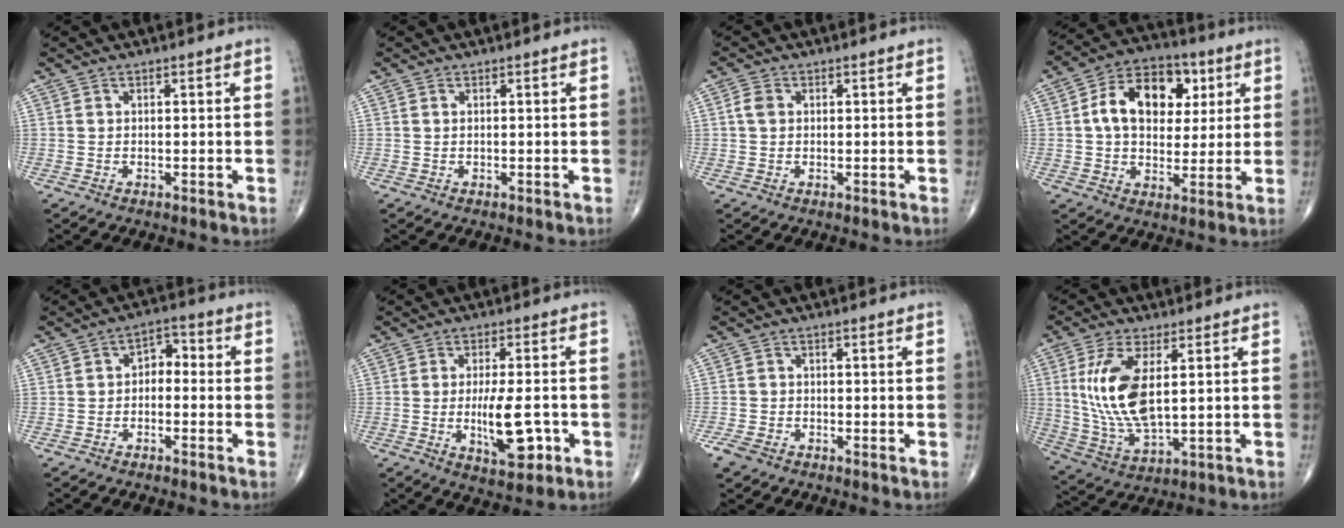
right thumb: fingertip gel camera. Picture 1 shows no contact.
{"total": 0.0}
{"total": 2.3, "force": [0.4, 1.7, 1.4], "torque": [-0.029, 0.006, 0.006]}
{"total": 15.4, "force": [3.7, 10.5, 10.7], "torque": [-0.140, 0.007, 0.054]}
{"total": 4.2, "force": [-0.8, 2.9, 2.9], "torque": [-0.025, 0.028, -0.028]}
{"total": 9.5, "force": [-2.2, 3.4, 8.5], "torque": [-0.135, -0.003, -0.028]}
{"total": 3.0, "force": [-2.0, 1.7, 1.6], "torque": [-0.038, -0.003, -0.039]}
{"total": 13.1, "force": [2.5, 5.6, 11.6], "torque": [-0.248, -0.018, 0.060]}